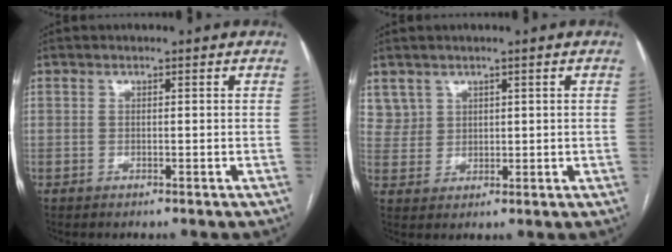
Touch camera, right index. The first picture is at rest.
{"total": 4.1, "force": [2.6, 3.2, 0.0], "torque": [0.010, 0.006, 0.054]}